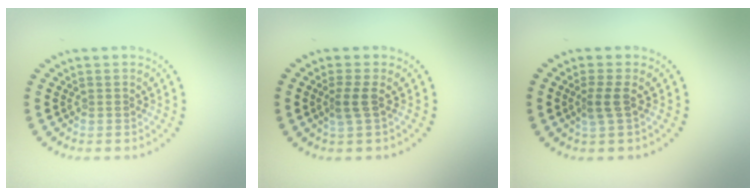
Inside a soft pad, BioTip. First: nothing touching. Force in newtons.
{"total": 1.6, "press": 1.3, "slide": 1.0}
{"total": 1.6, "press": 1.3, "slide": 1.0}